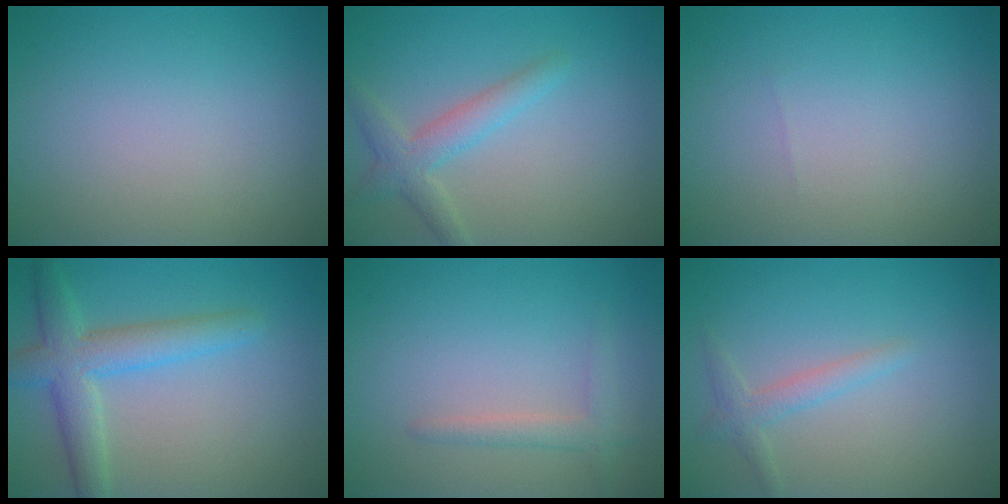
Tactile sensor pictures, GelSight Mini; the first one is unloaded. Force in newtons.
{"total": 2.9, "press": 2.9, "slide": 0.1}
{"total": 0.0}
{"total": 4.7, "press": 4.7, "slide": 0.3}
{"total": 1.6, "press": 1.6, "slide": 0.1}
{"total": 1.7, "press": 1.7, "slide": 0.1}